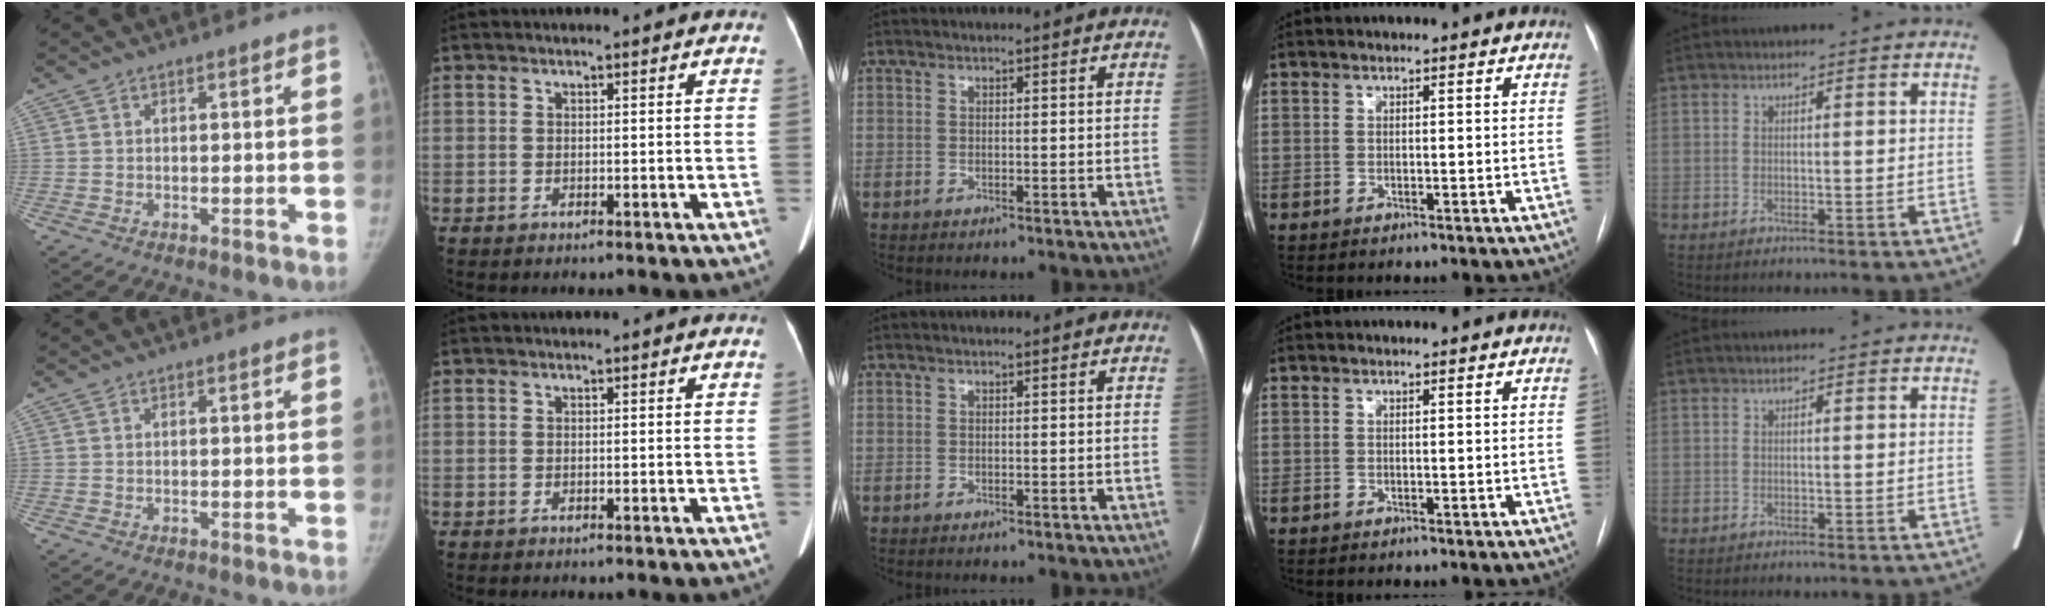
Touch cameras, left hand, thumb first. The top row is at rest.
{}